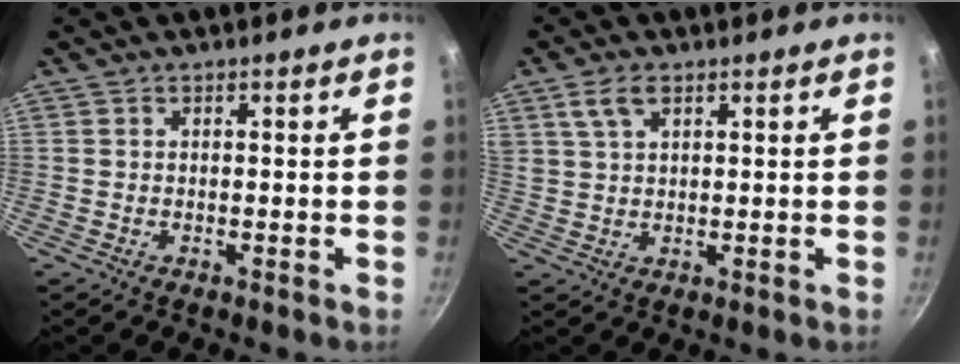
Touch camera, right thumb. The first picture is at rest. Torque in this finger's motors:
{"motor_torque": [0.53, 1.50, 0.64, 0.44, 0.07]}